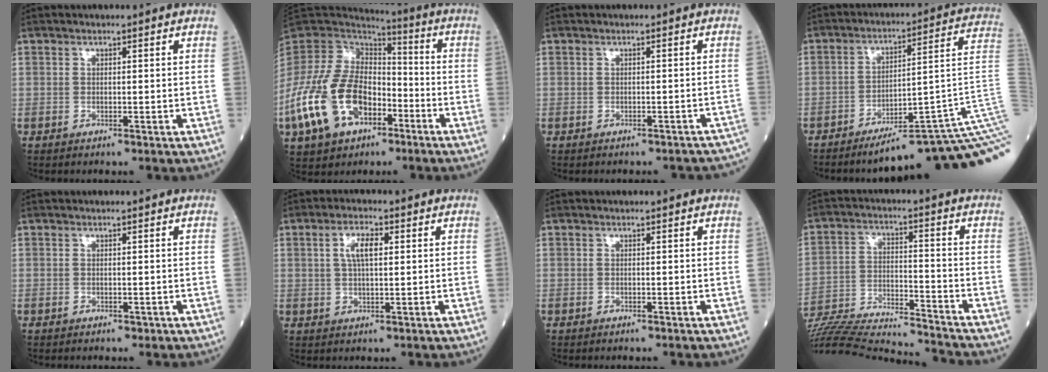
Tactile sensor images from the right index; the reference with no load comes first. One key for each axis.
{"total": 17.8, "fx": -7.0, "fy": 10.9, "fz": 12.2, "tx": -0.273, "ty": 0.010, "tz": -0.127}
{"total": 8.4, "fx": -7.9, "fy": 2.1, "fz": 2.0, "tx": -0.015, "ty": 0.006, "tz": -0.072}
{"total": 18.5, "fx": -11.1, "fy": -1.9, "fz": 14.7, "tx": -0.093, "ty": 0.048, "tz": -0.158}
{"total": 0.0}
{"total": 4.5, "fx": 1.3, "fy": 1.5, "fz": 4.1, "tx": -0.081, "ty": 0.010, "tz": 0.024}
{"total": 0.0}
{"total": 22.3, "fx": -21.2, "fy": 1.1, "fz": 6.6, "tx": -0.157, "ty": -0.019, "tz": -0.331}